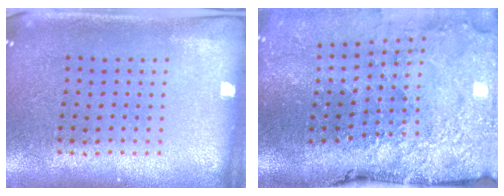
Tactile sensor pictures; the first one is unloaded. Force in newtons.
{"total": 4.9, "press": 3.9, "slide": 3.1}